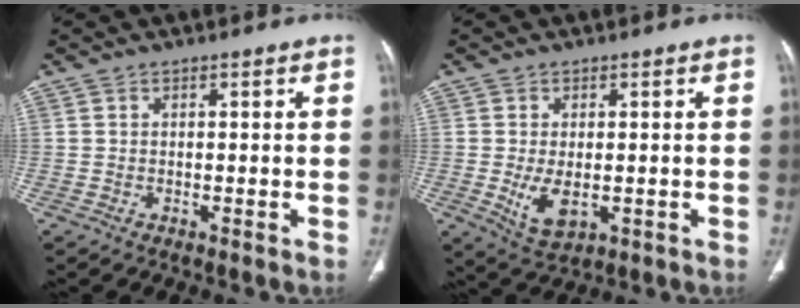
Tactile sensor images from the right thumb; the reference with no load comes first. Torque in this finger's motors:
{"motor_torque": [-0.01, 0.09, 0.44, 0.54, 0.16]}